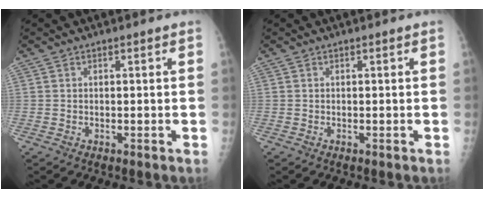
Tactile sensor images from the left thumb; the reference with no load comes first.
{"total": 0.0}